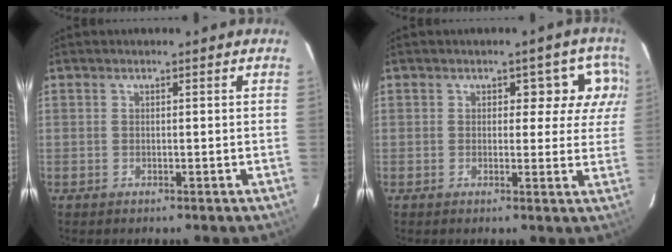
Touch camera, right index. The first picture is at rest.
{"total": 5.8, "force": [2.6, 3.7, 3.6], "torque": [-0.015, 0.007, 0.014]}